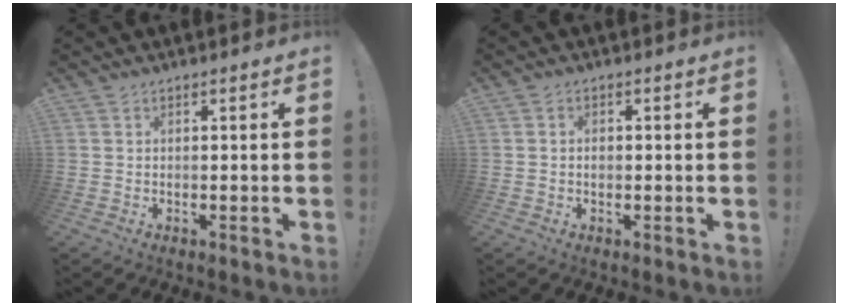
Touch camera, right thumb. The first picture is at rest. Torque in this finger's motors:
{"motor_torque": [0.18, 0.07, -0.01, 0.14, -0.02]}